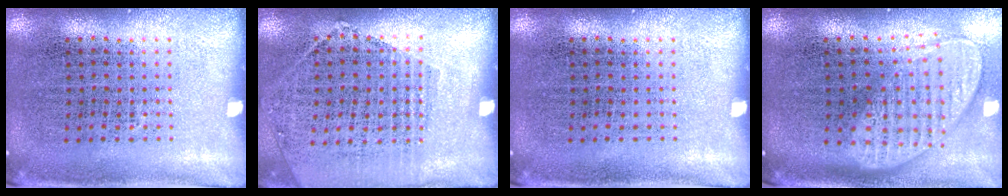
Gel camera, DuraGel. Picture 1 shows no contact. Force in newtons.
{"total": 1.0, "press": 0.9, "slide": 0.5}
{"total": 0.0}
{"total": 2.0, "press": 1.6, "slide": 1.2}